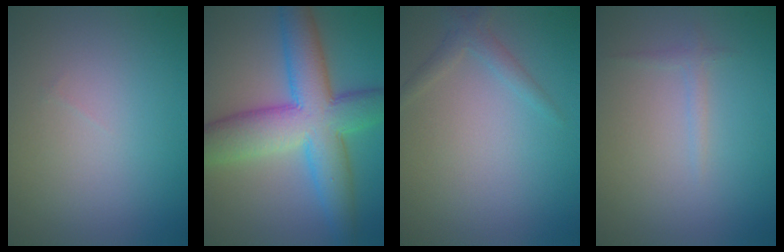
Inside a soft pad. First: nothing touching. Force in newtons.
{"total": 9.8, "press": 9.8, "slide": 0.0}
{"total": 1.6, "press": 1.6, "slide": 0.1}
{"total": 0.8, "press": 0.8, "slide": 0.0}